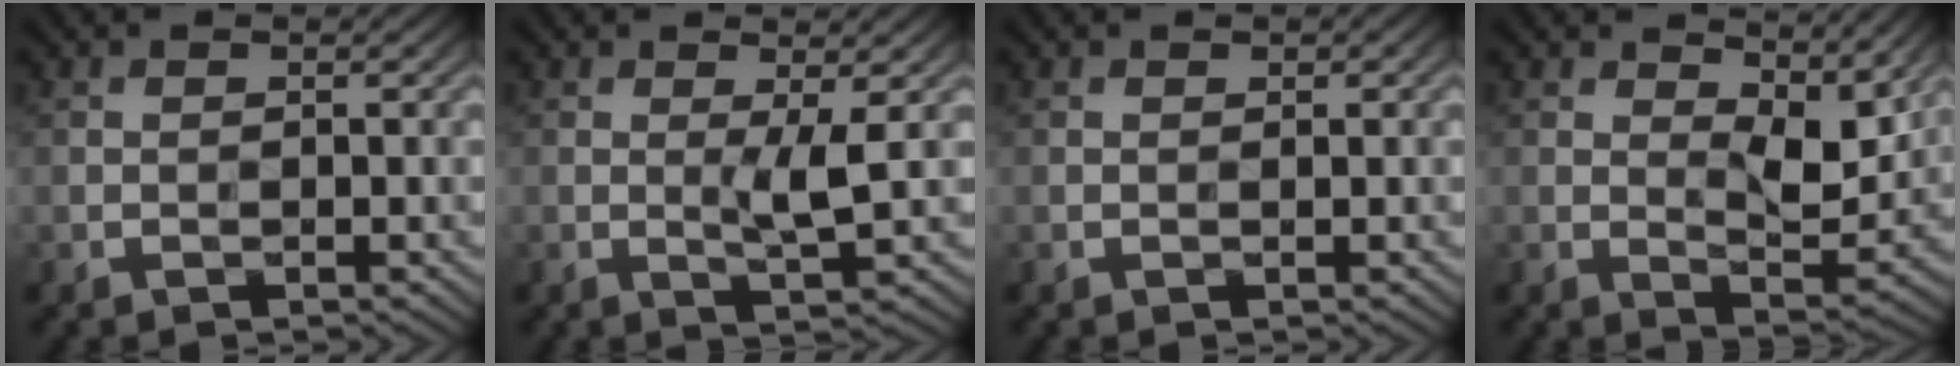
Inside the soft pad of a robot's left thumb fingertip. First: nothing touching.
{"total": 2.8, "force": [0.5, 0.2, 2.7], "torque": [-0.056, -0.005, 0.009]}
{"total": 0.6, "force": [0.5, 0.2, 0.4], "torque": [-0.005, 0.002, 0.008]}
{"total": 7.9, "force": [4.3, 3.2, 5.8], "torque": [-0.099, -0.010, 0.072]}